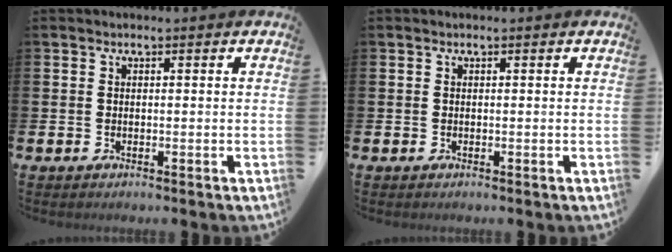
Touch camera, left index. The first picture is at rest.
{"total": 0.0}